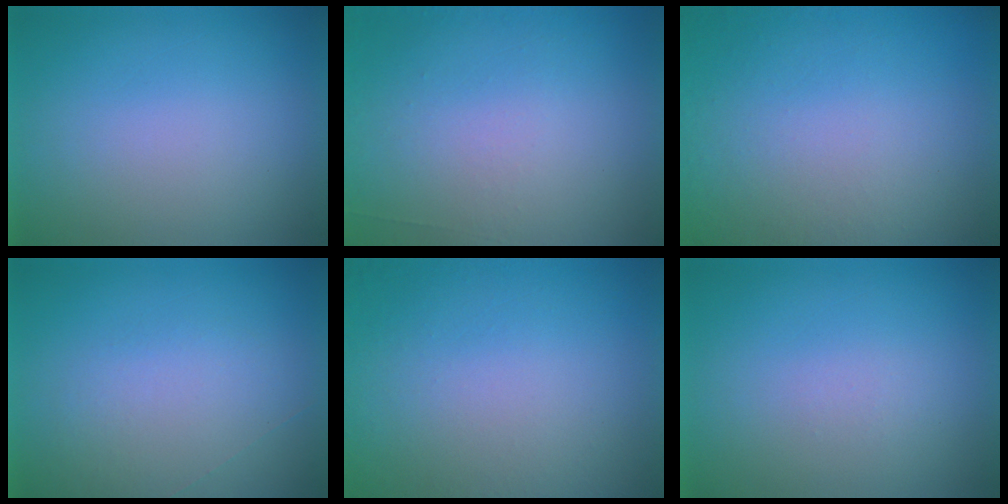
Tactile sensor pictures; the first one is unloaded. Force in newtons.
{"total": 6.8}
{"total": 5.1}
{"total": 1.0}
{"total": 1.2}
{"total": 1.4}